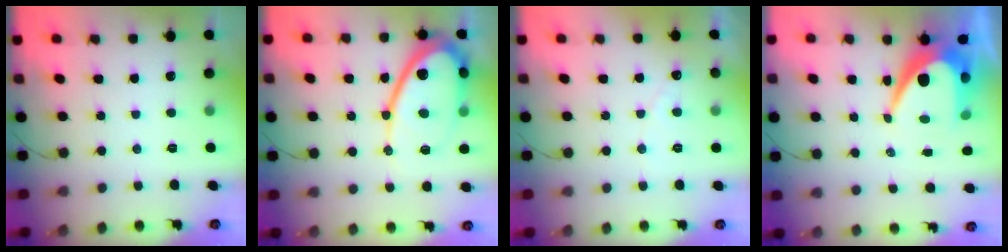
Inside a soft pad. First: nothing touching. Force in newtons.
{"total": 18.1, "press": 18.0, "slide": 1.8}
{"total": 2.7, "press": 2.7, "slide": 0.0}
{"total": 11.2, "press": 11.2, "slide": 0.9}